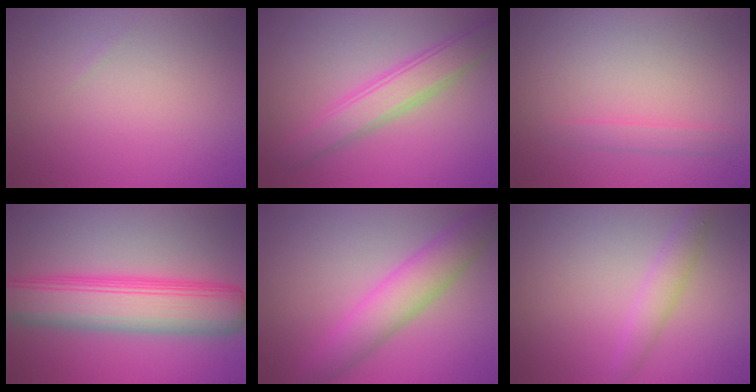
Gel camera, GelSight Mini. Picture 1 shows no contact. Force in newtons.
{"total": 3.9, "press": 3.9, "slide": 0.1}
{"total": 1.1, "press": 1.1, "slide": 0.0}
{"total": 8.3, "press": 8.3, "slide": 0.2}
{"total": 4.7, "press": 4.7, "slide": 0.2}
{"total": 2.0, "press": 2.0, "slide": 0.0}